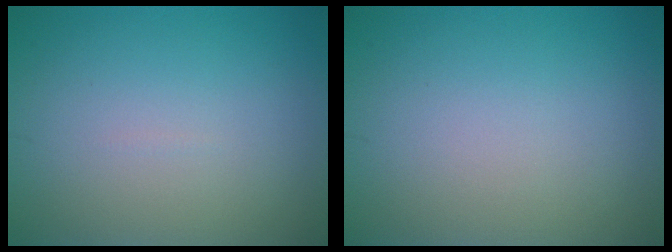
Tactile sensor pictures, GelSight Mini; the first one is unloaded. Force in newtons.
{"total": 0.0}